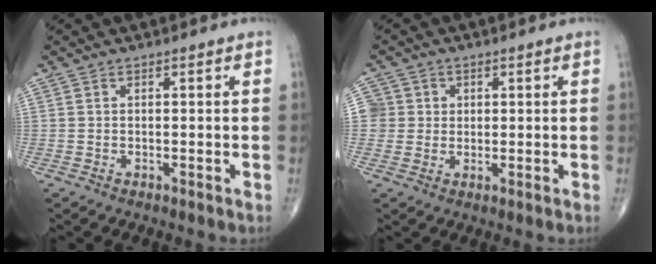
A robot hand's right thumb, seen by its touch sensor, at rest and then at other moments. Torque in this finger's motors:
{"motor_torque": [0.05, -0.46, 0.01, 0.19, 0.00]}